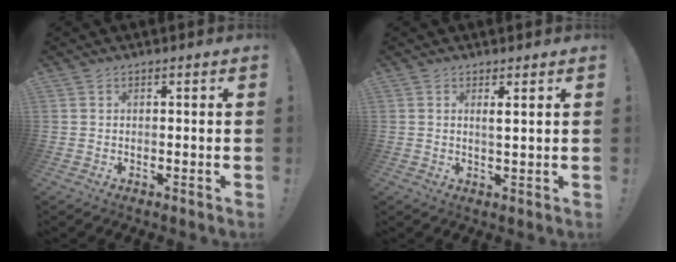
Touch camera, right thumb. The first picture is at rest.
{"total": 2.2, "force": [1.2, -0.2, 1.8], "torque": [-0.021, -0.009, 0.017]}